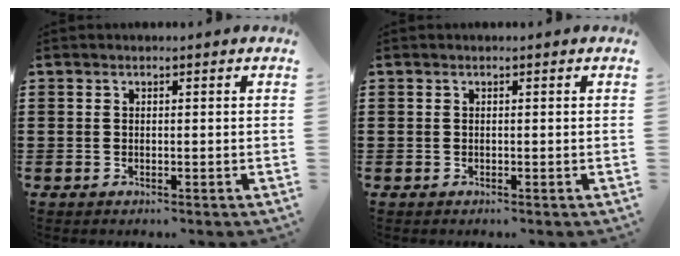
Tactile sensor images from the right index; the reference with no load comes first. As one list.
[{"total": 0.0}]